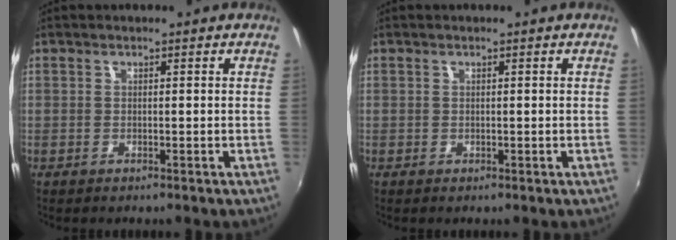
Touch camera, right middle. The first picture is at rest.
{"total": 0.0}